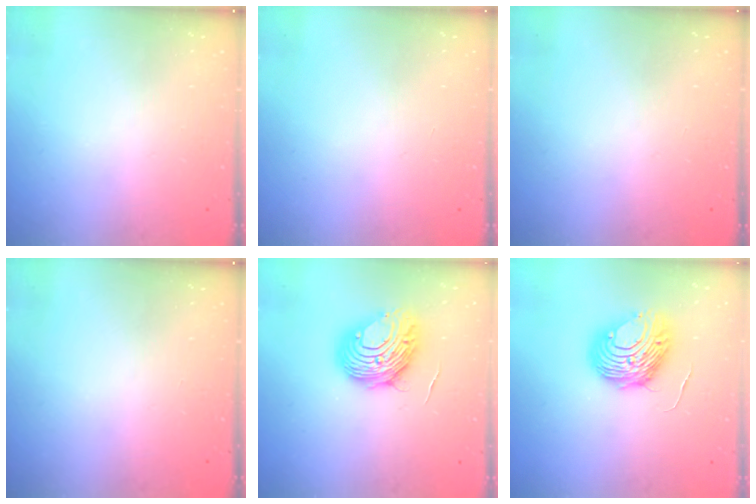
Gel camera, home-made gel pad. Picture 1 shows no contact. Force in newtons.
{"total": 0.0}
{"total": 0.0}
{"total": 0.0}
{"total": 10.3, "press": 10.3, "slide": 0.7}
{"total": 9.7, "press": 9.6, "slide": 1.1}